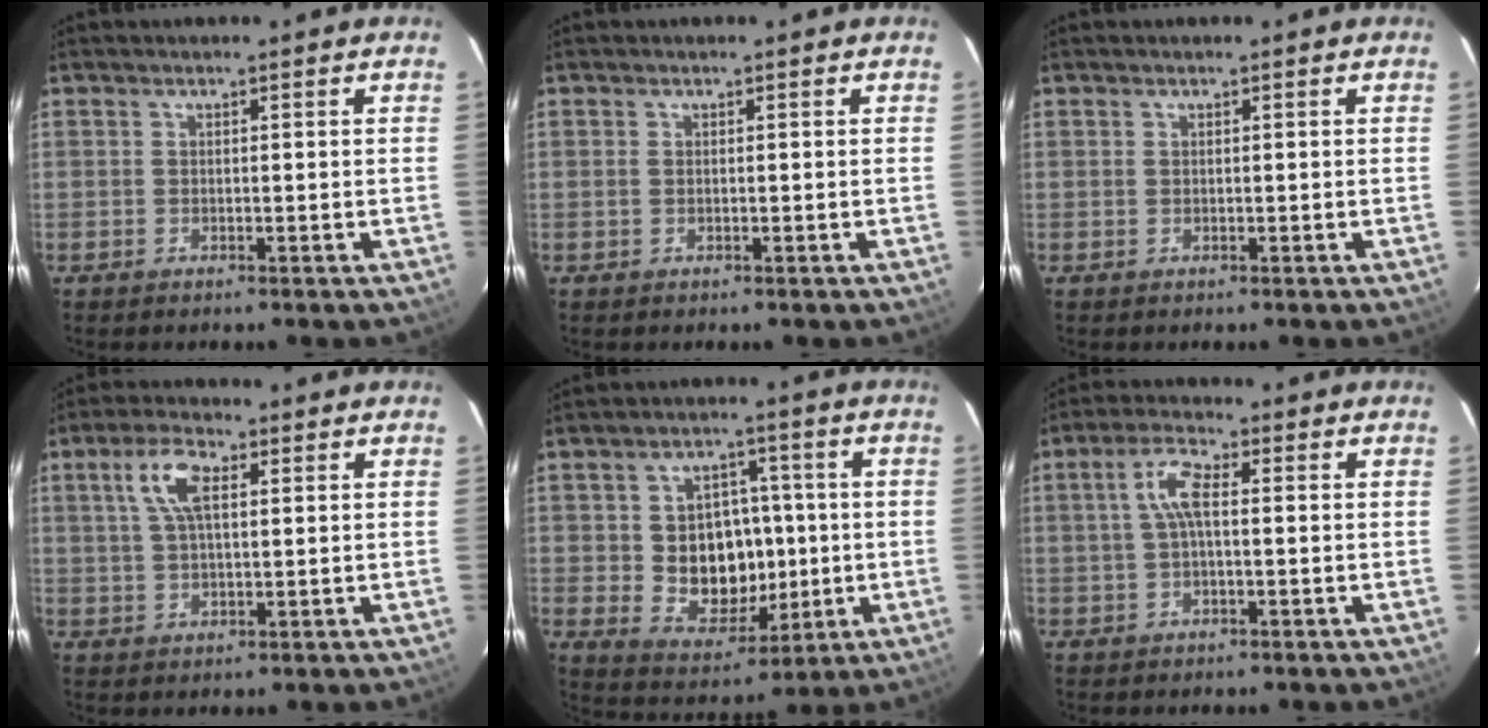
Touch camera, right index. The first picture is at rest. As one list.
[{"total": 0.0}, {"total": 0.0}, {"total": 6.7, "force": [2.3, 2.8, 5.7], "torque": [-0.111, 0.014, 0.044]}, {"total": 11.5, "force": [-0.4, 9.4, 6.6], "torque": [-0.136, 0.010, 0.016]}, {"total": 5.1, "force": [0.4, 1.7, 4.8], "torque": [-0.098, 0.014, 0.007]}]